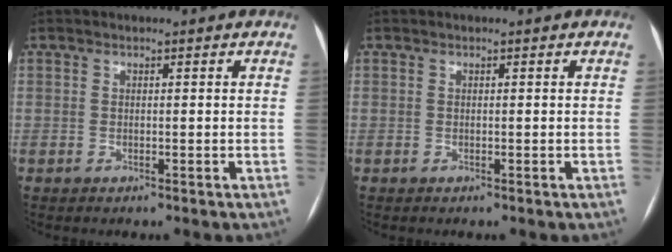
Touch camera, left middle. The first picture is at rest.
{"total": 0.0}